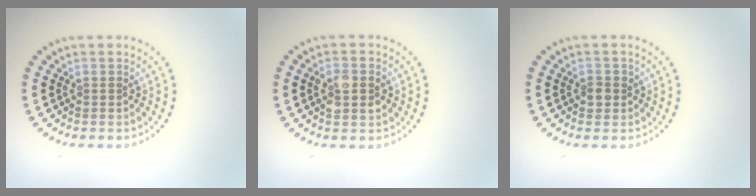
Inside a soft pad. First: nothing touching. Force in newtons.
{"total": 2.7, "press": 2.7, "slide": 0.1}
{"total": 1.3, "press": 1.2, "slide": 0.5}